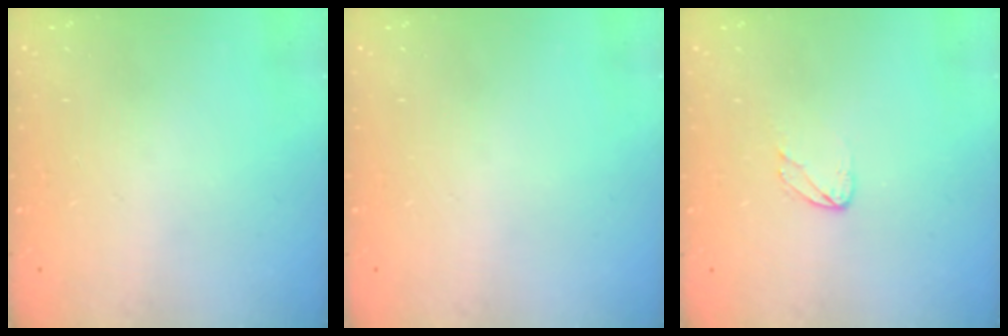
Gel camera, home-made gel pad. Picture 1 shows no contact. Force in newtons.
{"total": 0.0}
{"total": 3.9, "press": 3.8, "slide": 0.3}